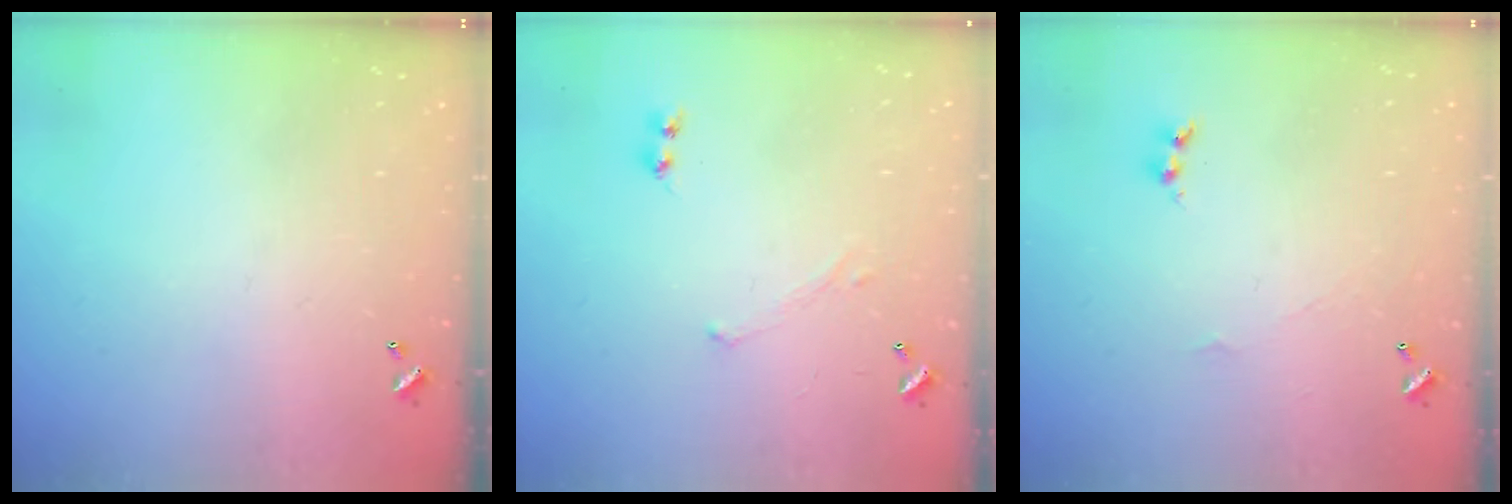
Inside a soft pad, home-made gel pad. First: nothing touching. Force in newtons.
{"total": 0.7, "press": 0.7, "slide": 0.3}
{"total": 1.7, "press": 1.6, "slide": 0.6}